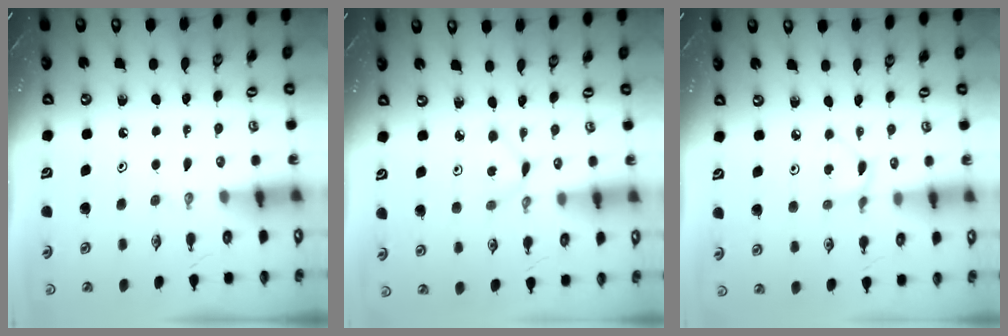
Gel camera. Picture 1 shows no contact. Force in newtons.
{"total": 2.3, "press": 2.3, "slide": 0.3}
{"total": 2.3, "press": 2.3, "slide": 0.4}